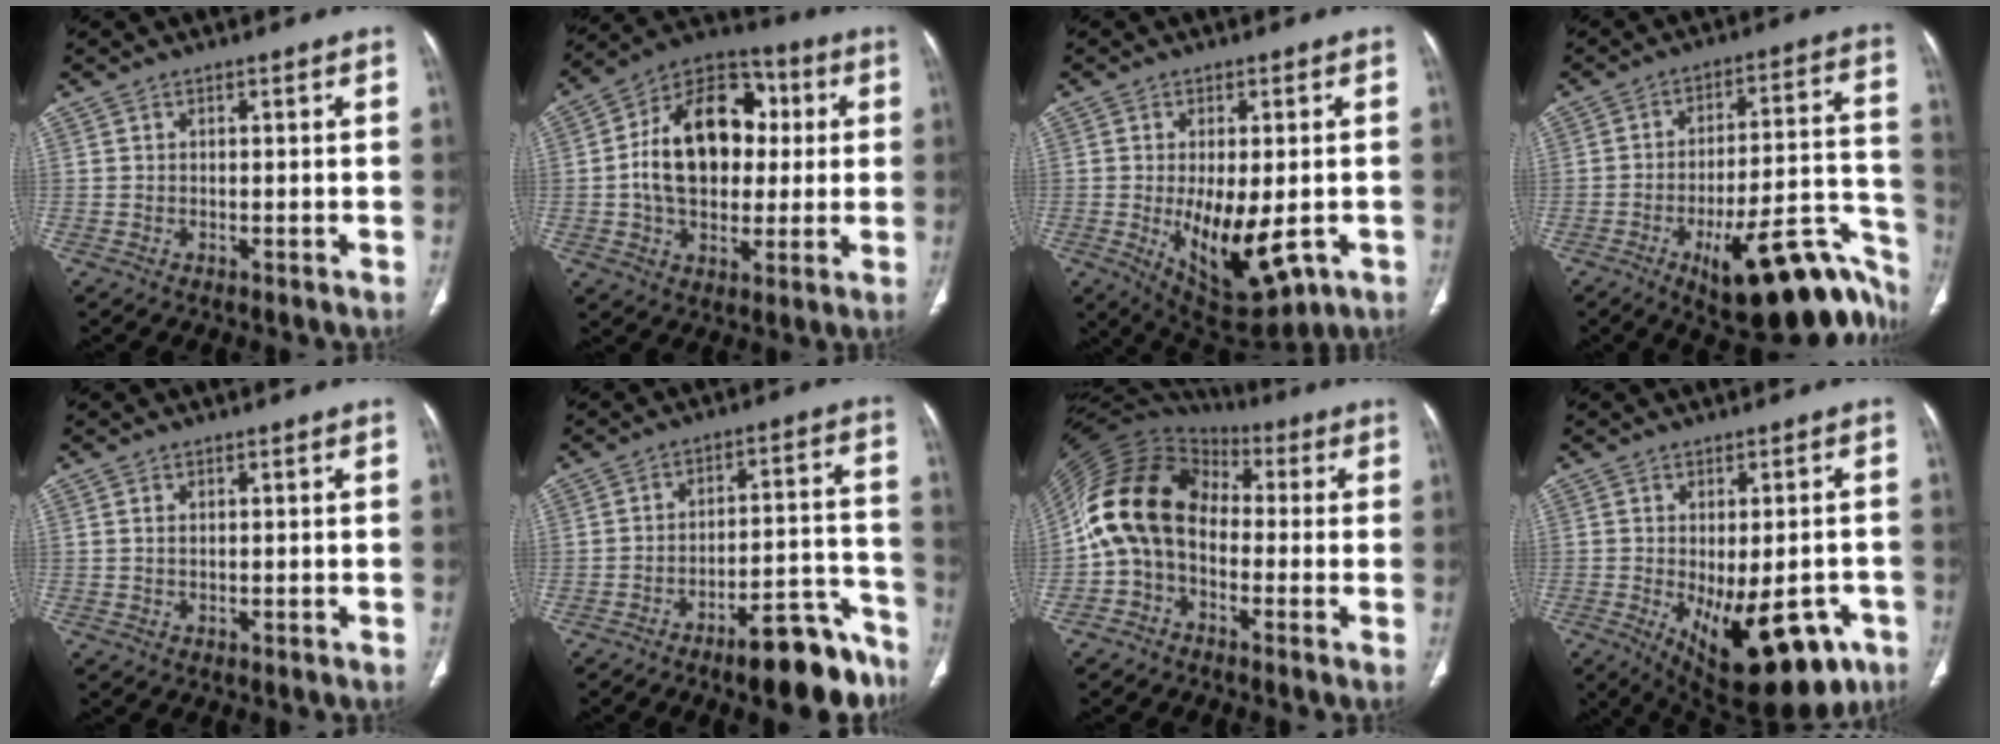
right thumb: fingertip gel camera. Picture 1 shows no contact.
{"total": 20.0, "force": [1.9, 13.9, 14.3], "torque": [-0.200, 0.024, 0.027]}
{"total": 14.4, "force": [-3.6, 6.7, 12.2], "torque": [-0.184, -0.013, -0.029]}
{"total": 25.3, "force": [-13.2, 8.8, 19.6], "torque": [-0.175, 0.095, -0.178]}
{"total": 0.8, "force": [0.2, 0.4, 0.6], "torque": [-0.017, 0.003, 0.007]}
{"total": 13.4, "force": [-9.7, 3.9, 8.4], "torque": [-0.082, 0.092, -0.142]}
{"total": 14.2, "force": [-0.8, 10.3, 9.7], "torque": [-0.167, 0.050, -0.029]}
{"total": 20.0, "force": [-8.1, 9.6, 15.5], "torque": [-0.171, -0.002, -0.091]}